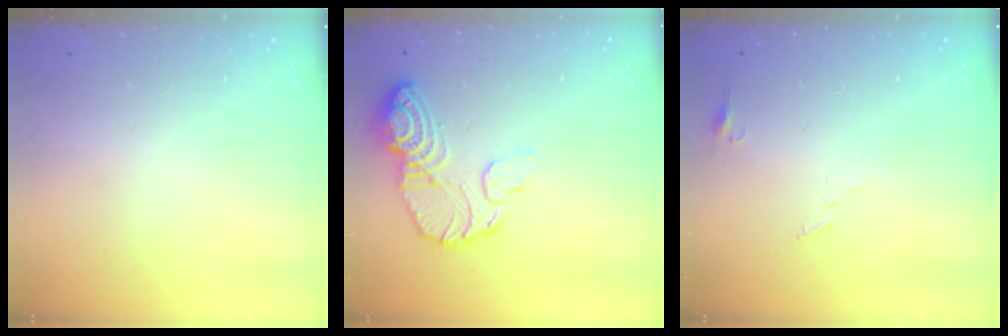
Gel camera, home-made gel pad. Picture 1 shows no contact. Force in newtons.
{"total": 14.1, "press": 14.0, "slide": 1.5}
{"total": 4.5, "press": 4.4, "slide": 0.5}